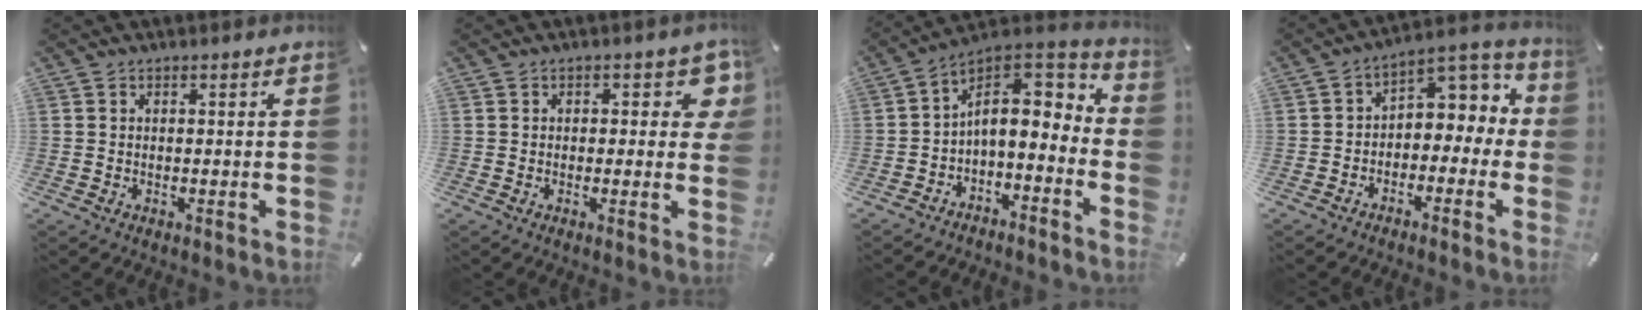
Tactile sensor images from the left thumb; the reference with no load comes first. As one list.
[{"total": 5.7, "force": [1.5, 3.0, 4.5], "torque": [-0.051, -0.002, 0.018]}, {"total": 9.9, "force": [1.1, 6.8, 7.1], "torque": [-0.092, -0.015, 0.023]}, {"total": 6.1, "force": [0.4, 5.2, 3.1], "torque": [-0.040, -0.008, 0.006]}]